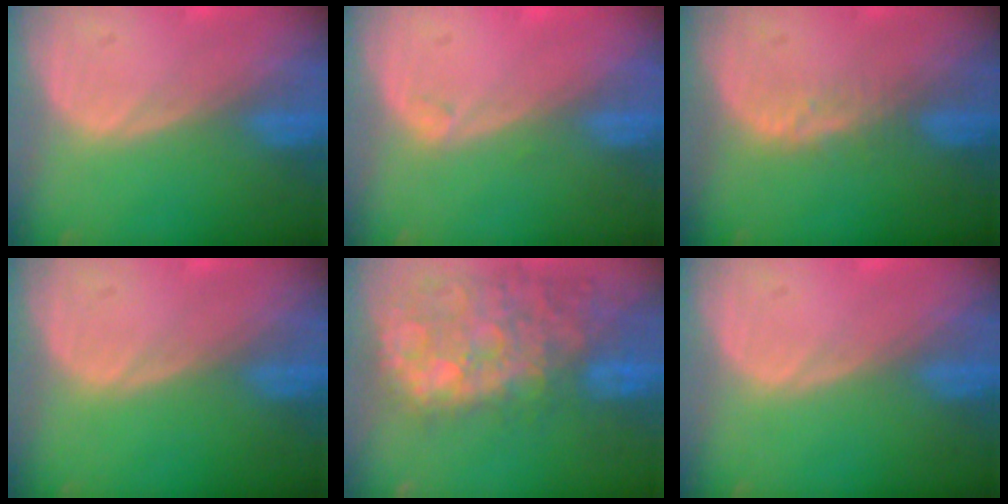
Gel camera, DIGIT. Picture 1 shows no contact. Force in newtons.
{"total": 0.6, "press": 0.6, "slide": 0.2}
{"total": 2.1, "press": 2.1, "slide": 0.2}
{"total": 0.0}
{"total": 13.2, "press": 11.6, "slide": 6.2}
{"total": 0.0}